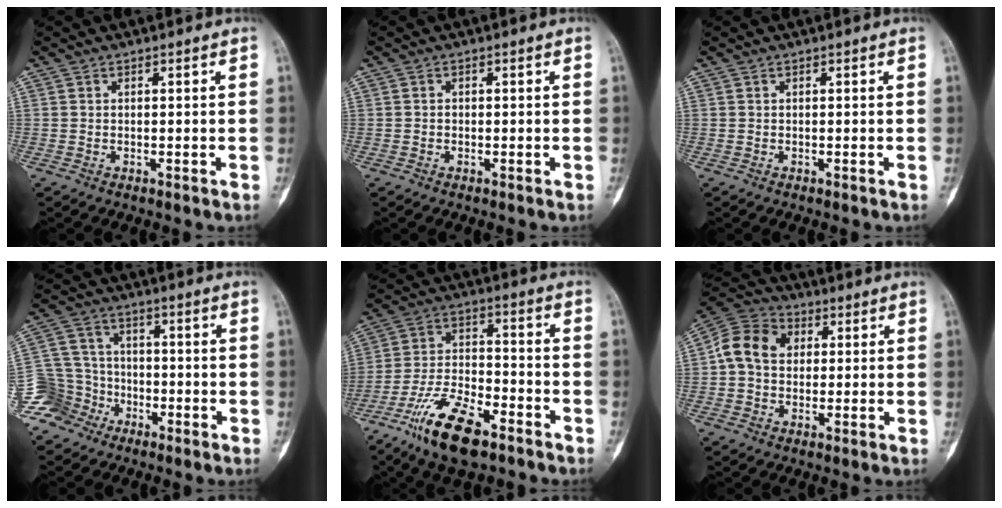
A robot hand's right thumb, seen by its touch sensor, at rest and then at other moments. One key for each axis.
{"total": 0.5, "fx": -0.1, "fy": 0.5, "fz": 0.1, "tx": 0.001, "ty": 0.002, "tz": -0.004}
{"total": 0.0}
{"total": 9.7, "fx": -5.7, "fy": 7.9, "fz": 0.5, "tx": 0.008, "ty": 0.055, "tz": -0.116}
{"total": 14.4, "fx": -9.2, "fy": 5.5, "fz": 9.6, "tx": -0.174, "ty": 0.048, "tz": -0.173}
{"total": 10.6, "fx": 1.4, "fy": 8.3, "fz": 6.4, "tx": -0.107, "ty": 0.023, "tz": 0.015}